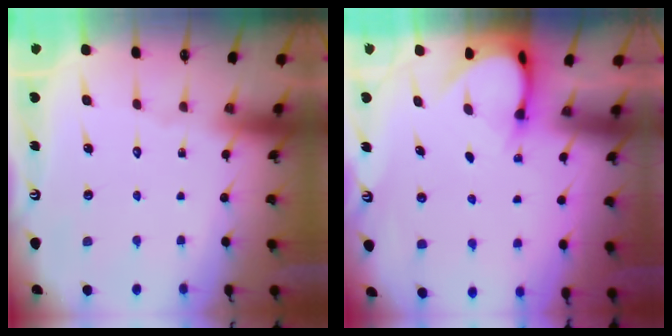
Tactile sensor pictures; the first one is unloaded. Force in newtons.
{"total": 4.0, "press": 4.0, "slide": 0.4}